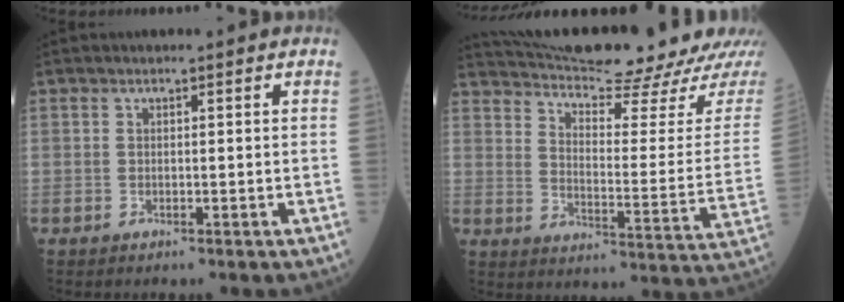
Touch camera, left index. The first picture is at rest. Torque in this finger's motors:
{"motor_torque": [0.89, -1.26, 0.27, 0.05]}